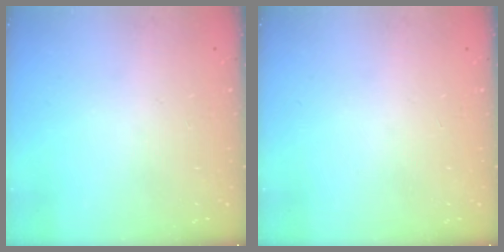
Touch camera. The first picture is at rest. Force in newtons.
{"total": 0.0}